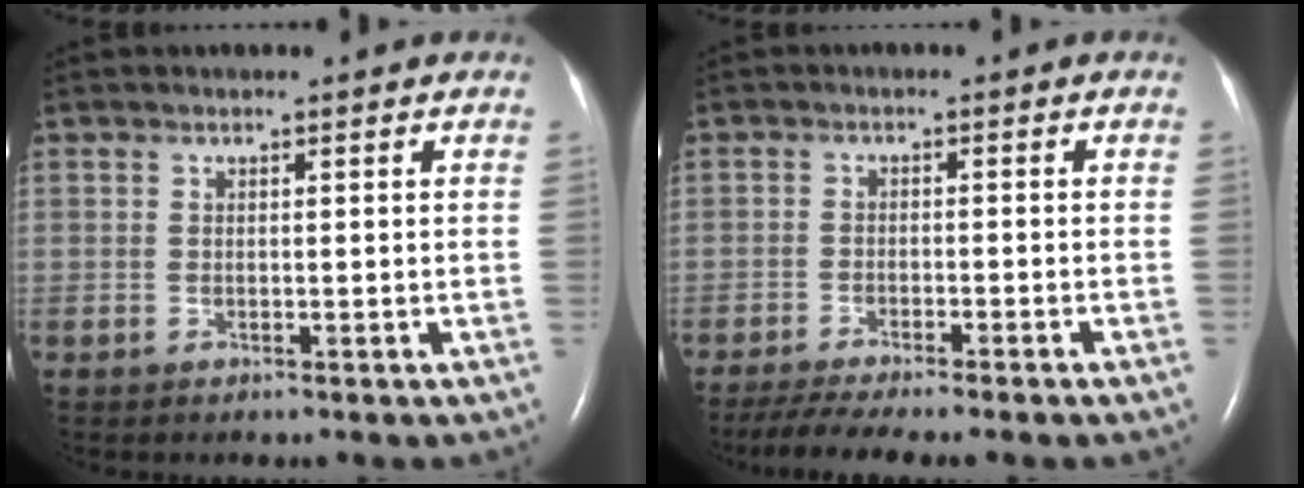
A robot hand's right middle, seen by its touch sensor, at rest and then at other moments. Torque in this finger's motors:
{"motor_torque": [0.90, -0.90, 0.15, 0.09]}